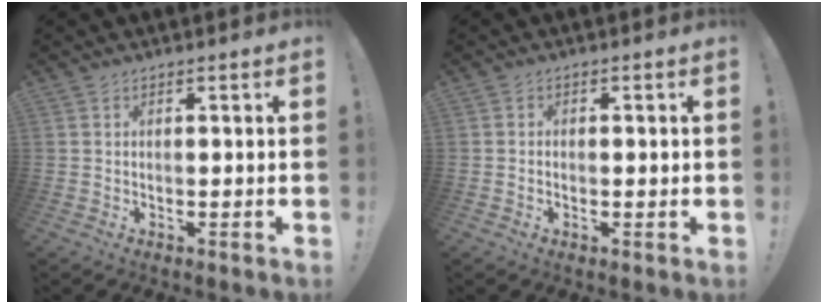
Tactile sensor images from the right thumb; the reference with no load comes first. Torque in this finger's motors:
{"motor_torque": [0.16, -0.31, -0.13, 0.55, -0.06]}